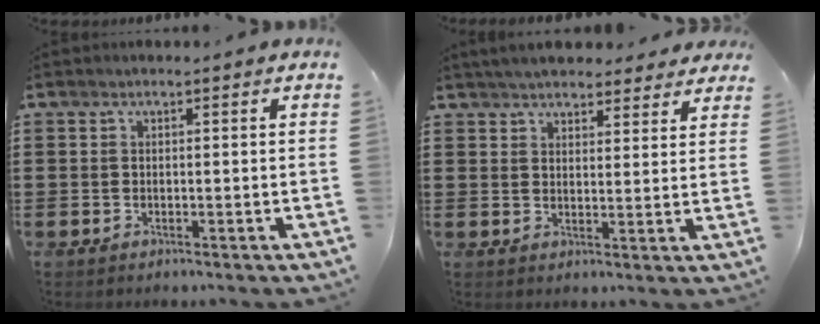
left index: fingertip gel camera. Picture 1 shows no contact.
{"total": 4.4, "force": [4.3, 0.7, 0.7], "torque": [-0.029, -0.011, 0.078]}